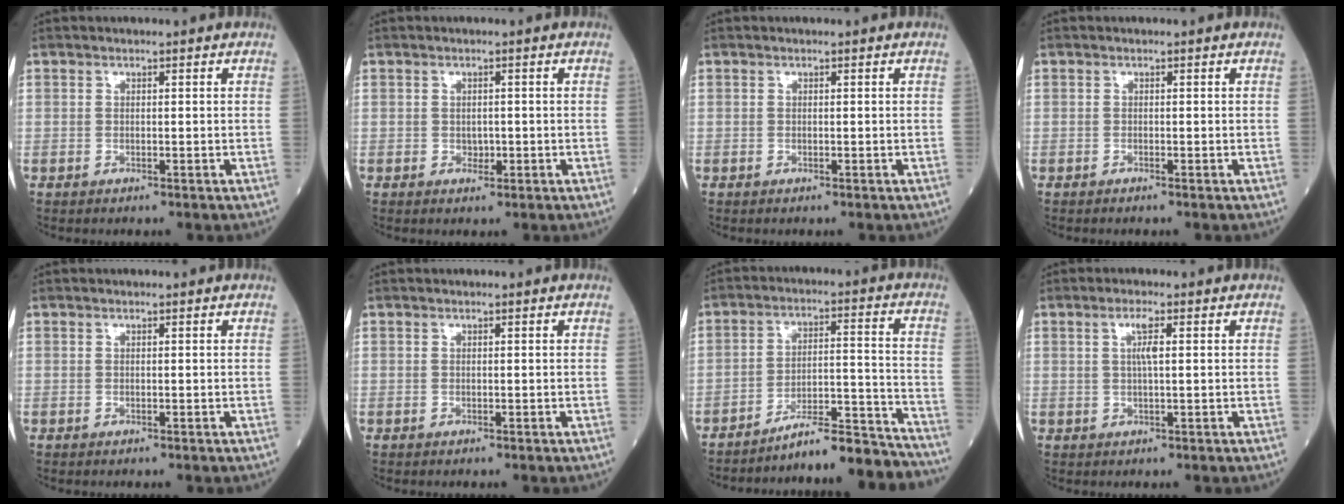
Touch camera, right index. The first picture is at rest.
{"total": 1.2, "force": [-0.3, 0.9, 0.9], "torque": [-0.012, 0.000, -0.001]}
{"total": 0.0}
{"total": 0.0}
{"total": 0.0}
{"total": 0.0}
{"total": 14.5, "force": [-14.1, 0.2, 3.4], "torque": [-0.029, 0.038, -0.208]}
{"total": 2.7, "force": [0.7, 0.0, 2.6], "torque": [-0.051, 0.002, 0.012]}